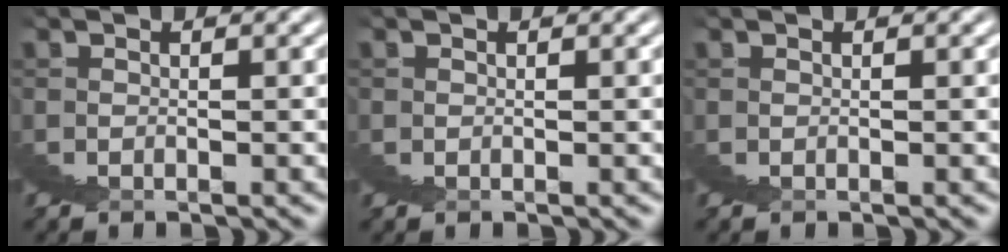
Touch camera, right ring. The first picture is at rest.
{"total": 1.0, "force": [0.7, 0.7, -0.4], "torque": [0.015, 0.001, 0.007]}
{"total": 0.0}